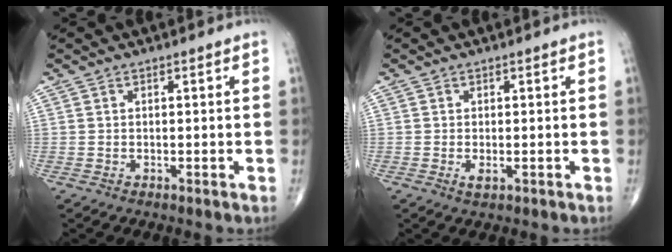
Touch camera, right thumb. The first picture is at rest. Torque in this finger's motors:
{"motor_torque": [-0.28, -0.22, -0.17, -0.02, 0.05]}